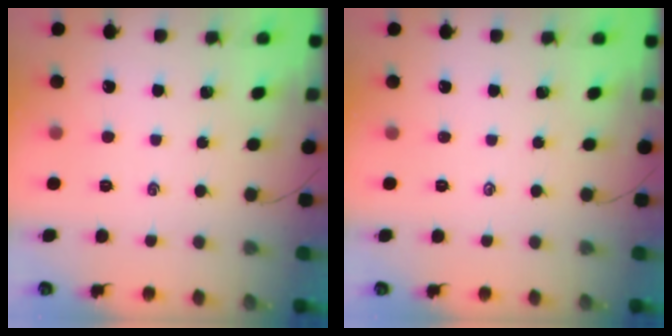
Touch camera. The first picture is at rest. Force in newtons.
{"total": 0.0}